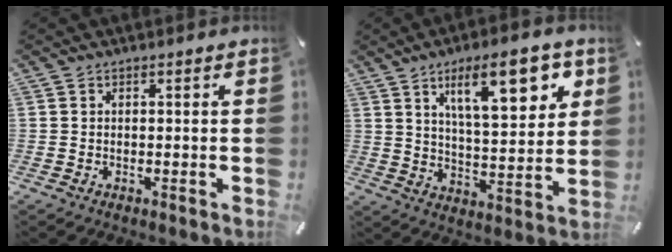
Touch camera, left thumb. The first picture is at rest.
{"total": 16.5, "force": [8.3, 6.2, 12.9], "torque": [-0.199, -0.021, 0.129]}